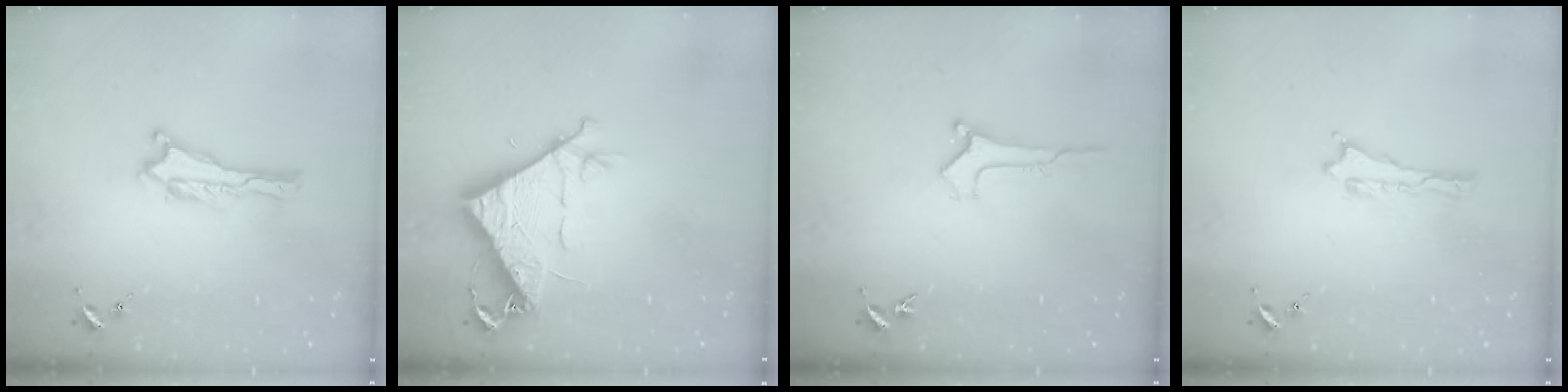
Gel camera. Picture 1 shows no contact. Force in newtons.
{"total": 9.1, "press": 9.0, "slide": 0.8}
{"total": 0.0}
{"total": 0.0}